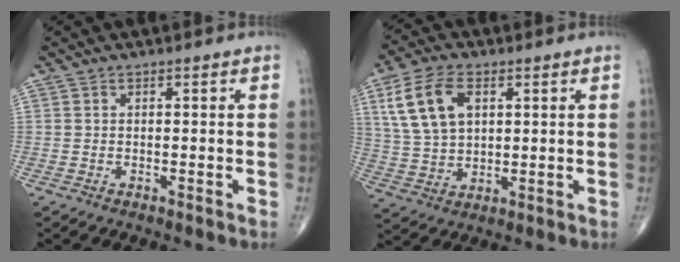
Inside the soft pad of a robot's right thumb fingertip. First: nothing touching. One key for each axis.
{"total": 11.6, "fx": 4.1, "fy": 7.1, "fz": 8.3, "tx": -0.156, "ty": -0.001, "tz": 0.082}